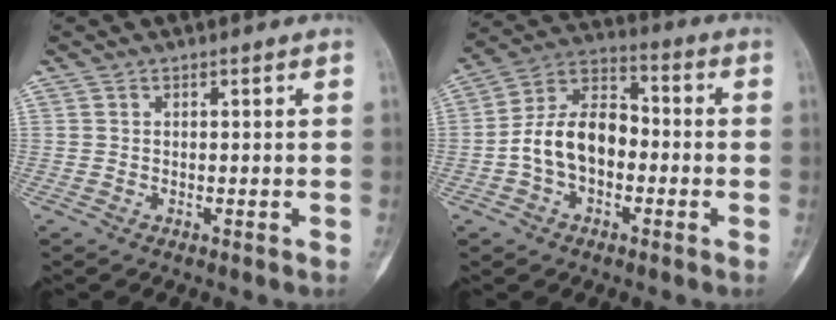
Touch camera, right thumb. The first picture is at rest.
{"total": 12.4, "force": [-2.2, 8.2, 9.0], "torque": [-0.144, 0.044, -0.051]}